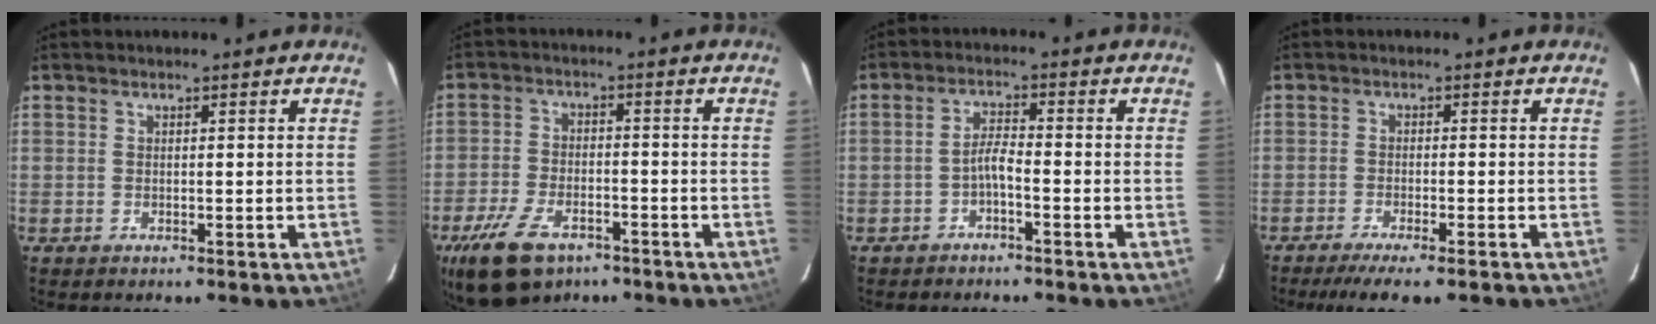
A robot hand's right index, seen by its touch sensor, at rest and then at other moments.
{"total": 12.8, "force": [-8.1, 6.9, 7.2], "torque": [-0.173, -0.016, -0.145]}
{"total": 2.7, "force": [-1.8, 0.3, 2.0], "torque": [-0.047, 0.010, -0.034]}
{"total": 8.0, "force": [-6.5, 1.0, 4.6], "torque": [-0.100, -0.030, -0.105]}